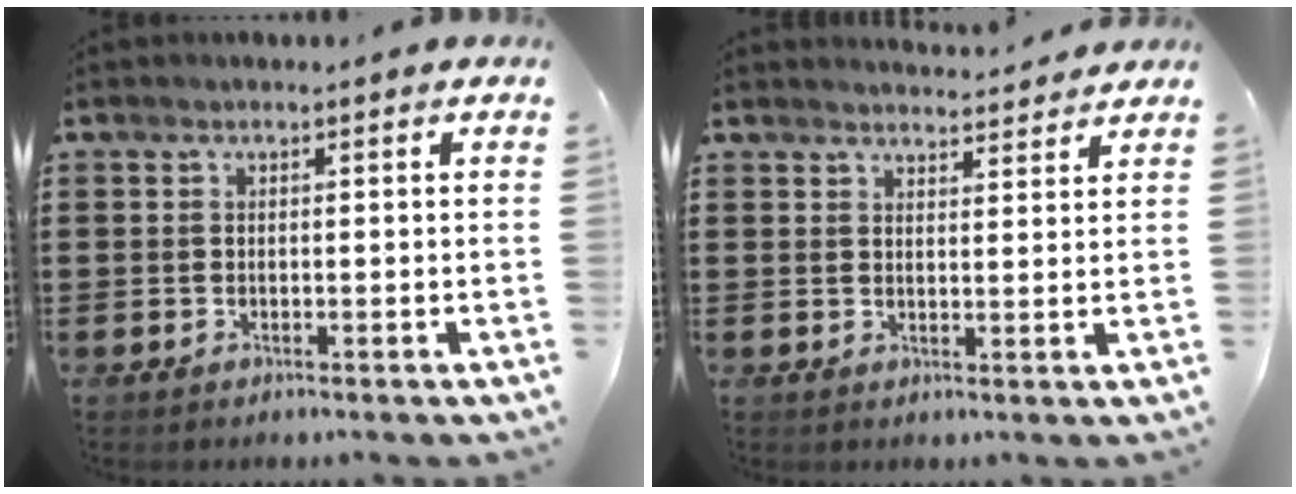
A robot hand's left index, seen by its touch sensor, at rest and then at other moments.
{"total": 2.8, "force": [2.8, 0.1, 0.2], "torque": [-0.004, -0.013, 0.050]}